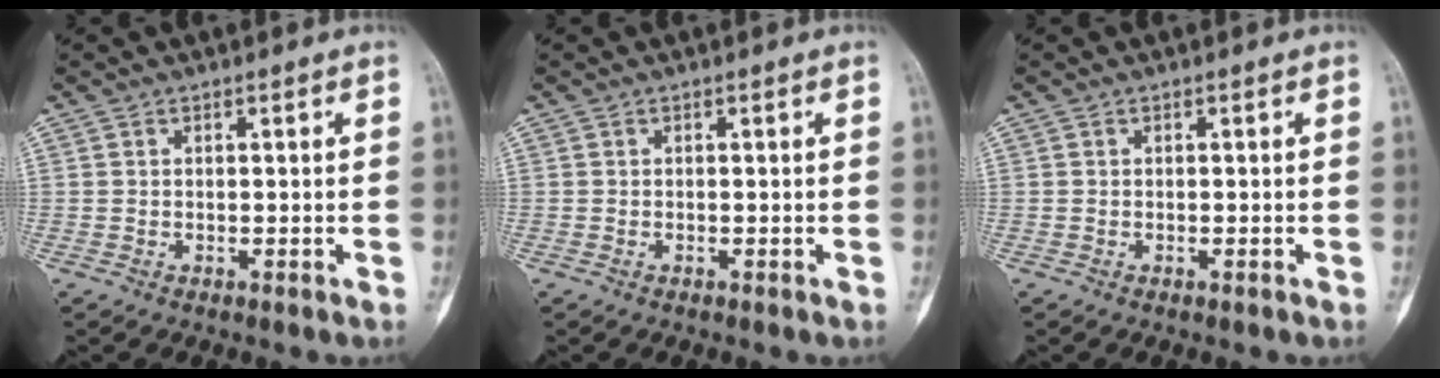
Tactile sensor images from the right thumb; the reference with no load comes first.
{"total": 0.0}
{"total": 0.0}